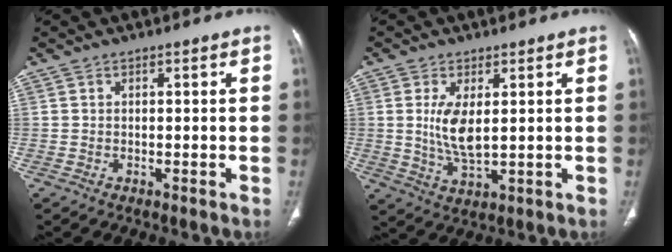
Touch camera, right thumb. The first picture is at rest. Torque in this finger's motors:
{"motor_torque": [1.23, 1.06, 0.65, -1.00, 0.39]}